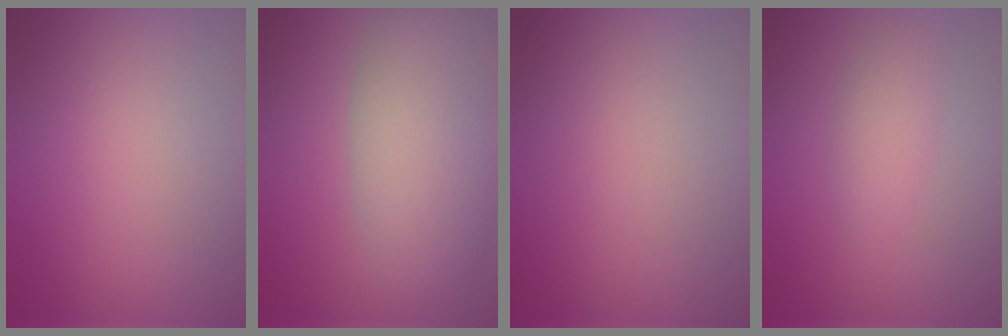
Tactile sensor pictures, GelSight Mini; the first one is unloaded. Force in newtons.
{"total": 7.5, "press": 7.5, "slide": 0.3}
{"total": 0.0}
{"total": 1.8, "press": 1.8, "slide": 0.0}